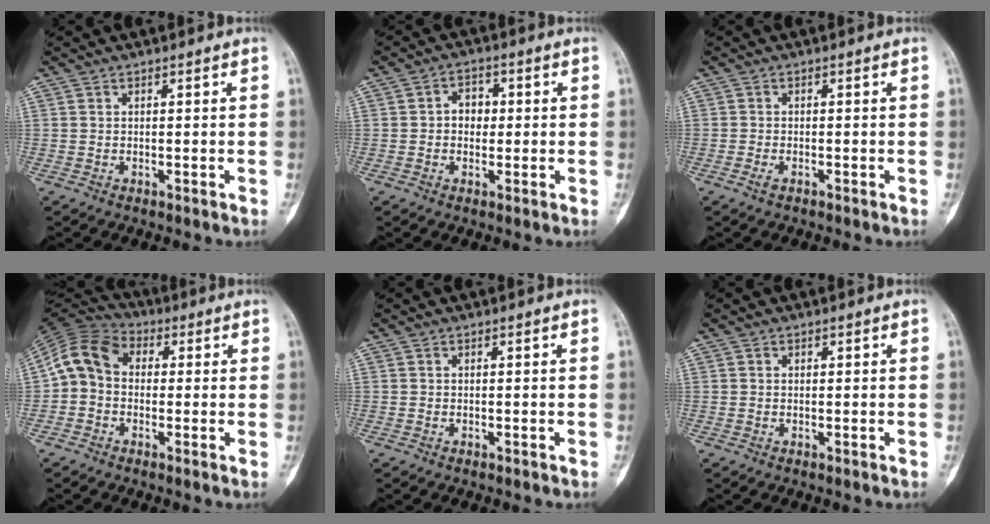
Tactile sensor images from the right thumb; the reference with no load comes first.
{"total": 4.0, "force": [0.1, 3.2, 2.4], "torque": [-0.012, 0.010, -0.007]}
{"total": 1.2, "force": [-0.7, 0.5, 0.8], "torque": [-0.021, 0.001, -0.015]}
{"total": 9.6, "force": [0.3, 7.7, 5.7], "torque": [-0.092, 0.030, -0.013]}
{"total": 0.0}
{"total": 0.0}